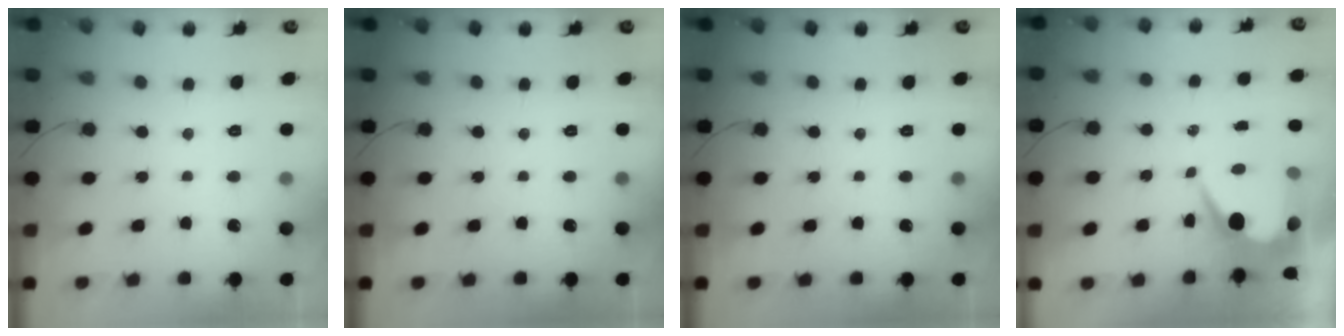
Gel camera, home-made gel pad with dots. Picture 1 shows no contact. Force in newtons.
{"total": 0.0}
{"total": 0.0}
{"total": 9.2, "press": 9.1, "slide": 0.8}